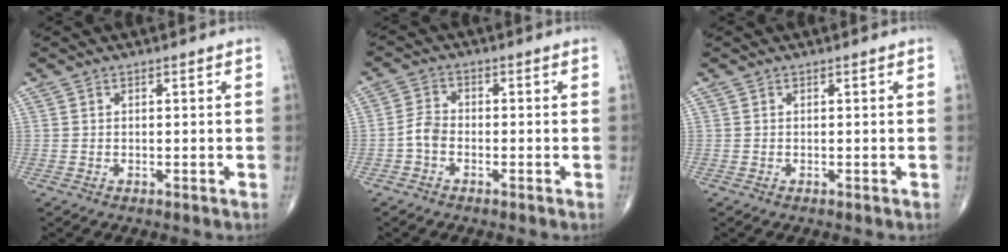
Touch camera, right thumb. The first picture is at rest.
{"total": 3.3, "force": [-1.4, 2.2, 2.1], "torque": [-0.038, 0.015, -0.034]}
{"total": 0.0}